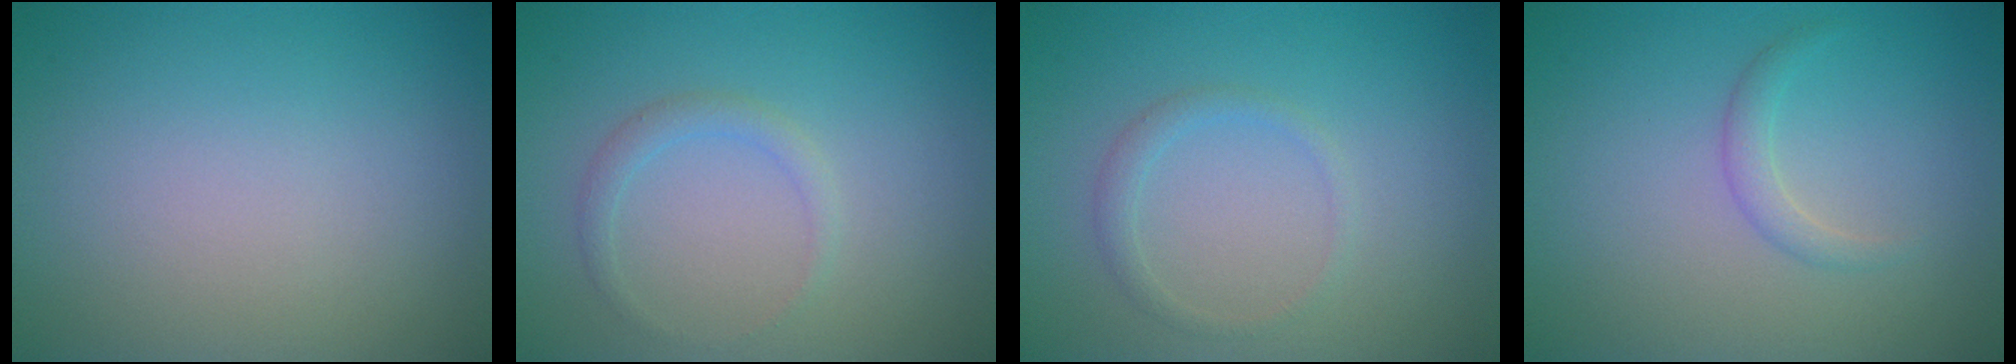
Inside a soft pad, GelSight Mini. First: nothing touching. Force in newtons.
{"total": 1.3, "press": 1.3, "slide": 0.1}
{"total": 1.2, "press": 1.1, "slide": 0.1}
{"total": 1.3, "press": 1.3, "slide": 0.1}